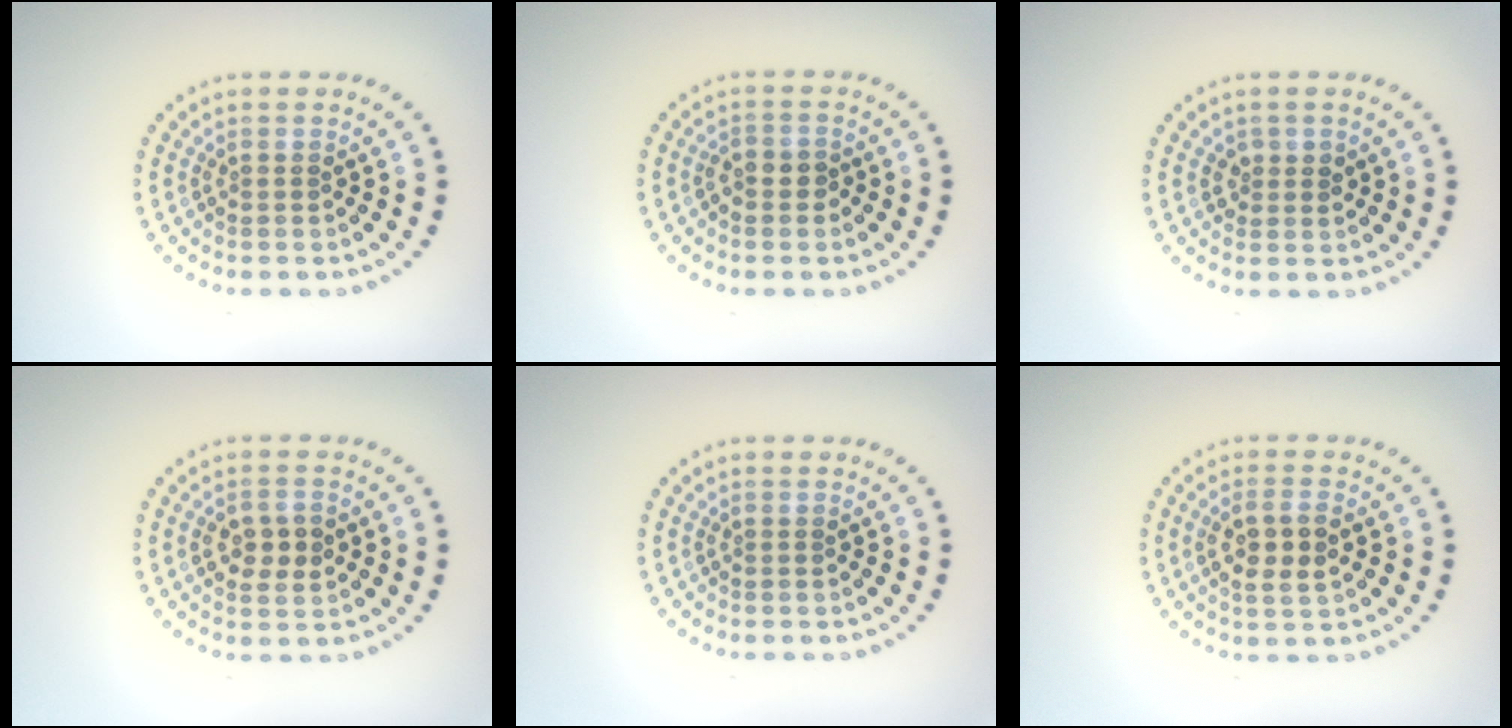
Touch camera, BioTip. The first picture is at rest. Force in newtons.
{"total": 1.8, "press": 1.7, "slide": 0.7}
{"total": 1.4, "press": 1.4, "slide": 0.3}
{"total": 2.8, "press": 2.8, "slide": 0.1}
{"total": 0.0}
{"total": 3.2, "press": 3.2, "slide": 0.8}